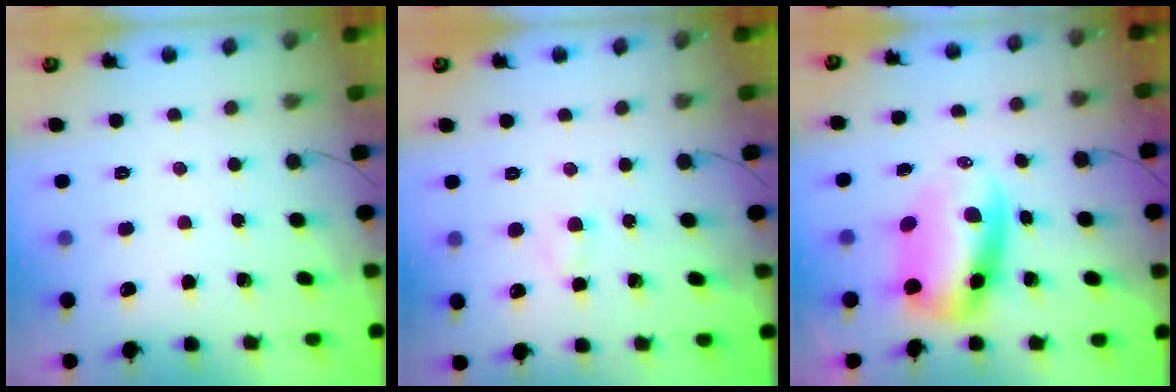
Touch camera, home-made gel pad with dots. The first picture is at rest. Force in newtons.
{"total": 1.8, "press": 1.5, "slide": 0.9}
{"total": 8.5, "press": 8.2, "slide": 2.1}